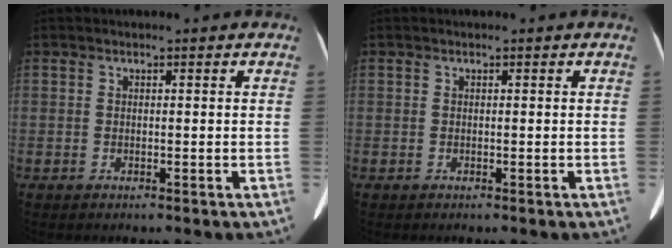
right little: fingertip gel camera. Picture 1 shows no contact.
{"total": 0.0}